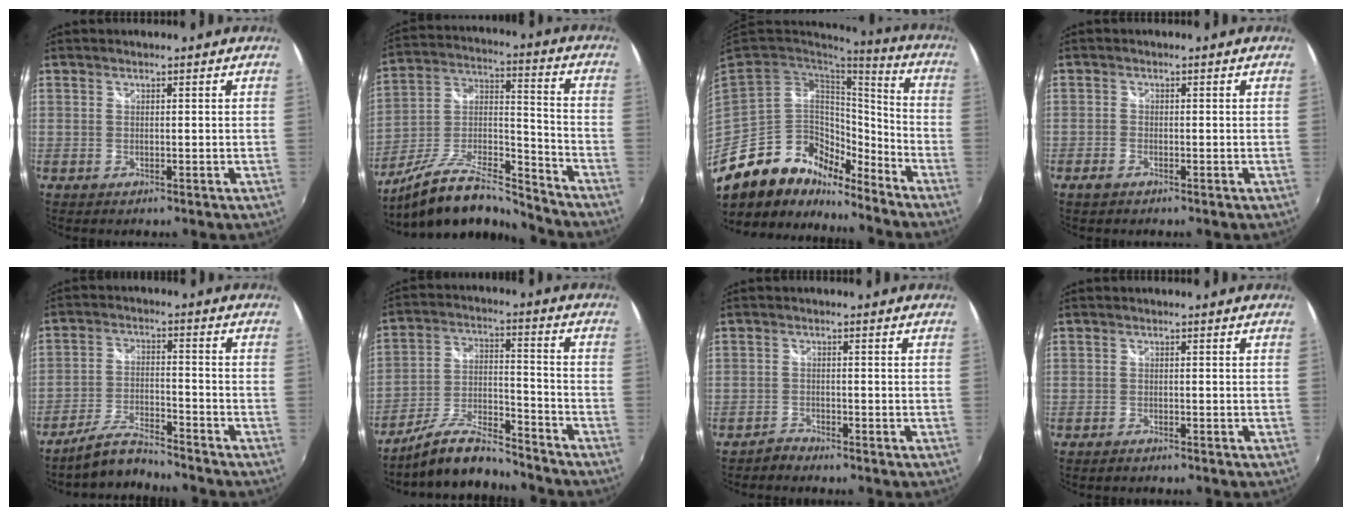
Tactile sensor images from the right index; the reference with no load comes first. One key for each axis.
{"total": 17.1, "fx": -14.1, "fy": 4.5, "fz": 8.5, "tx": -0.172, "ty": 0.004, "tz": -0.253}
{"total": 19.9, "fx": -14.7, "fy": 10.9, "fz": 7.8, "tx": -0.179, "ty": 0.016, "tz": -0.257}
{"total": 1.8, "fx": -1.4, "fy": 0.9, "fz": 0.8, "tx": -0.021, "ty": -0.002, "tz": -0.029}
{"total": 7.1, "fx": -6.8, "fy": 0.3, "fz": 1.9, "tx": -0.051, "ty": 0.011, "tz": -0.129}
{"total": 12.2, "fx": -11.1, "fy": 2.1, "fz": 4.7, "tx": -0.104, "ty": 0.005, "tz": -0.202}
{"total": 1.9, "fx": -1.8, "fy": 0.3, "fz": -0.2, "tx": -0.003, "ty": 0.001, "tz": -0.039}
{"total": 1.5, "fx": -1.4, "fy": 0.3, "fz": 0.4, "tx": -0.014, "ty": -0.004, "tz": -0.026}